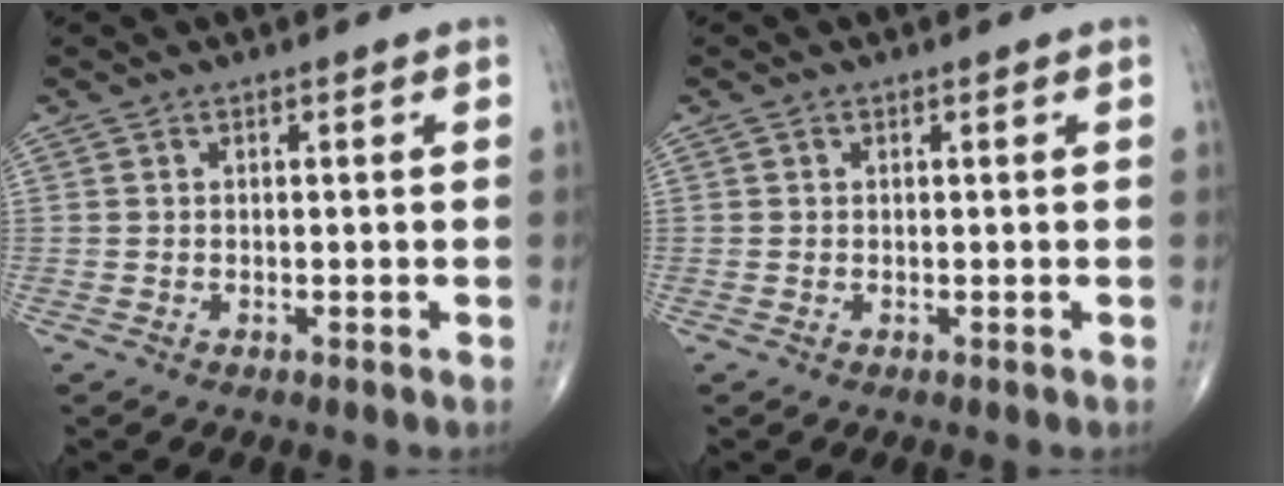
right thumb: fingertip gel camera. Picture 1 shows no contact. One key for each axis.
{"total": 0.0}